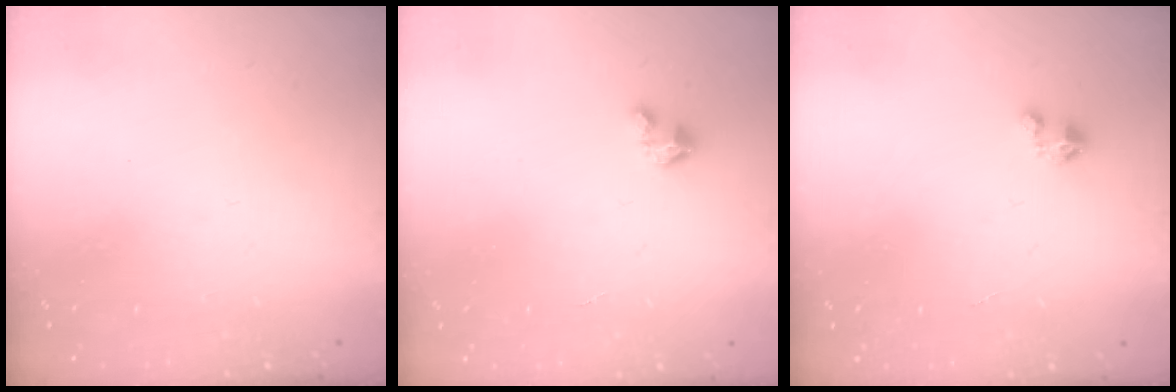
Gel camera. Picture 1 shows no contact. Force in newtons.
{"total": 2.7, "press": 2.7, "slide": 0.2}
{"total": 2.1, "press": 2.1, "slide": 0.2}